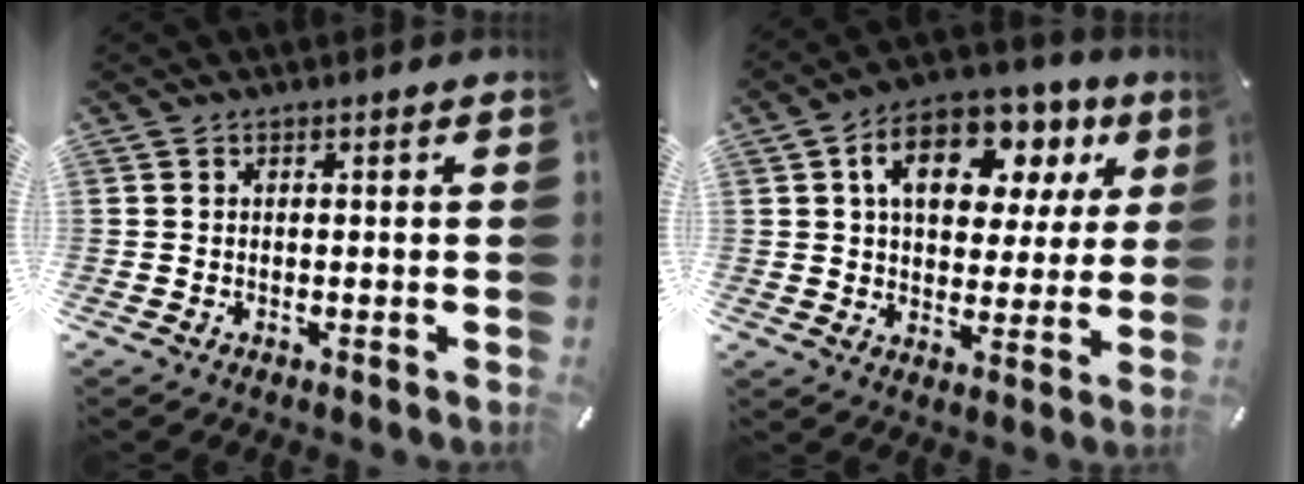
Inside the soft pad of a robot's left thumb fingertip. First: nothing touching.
{"total": 15.2, "force": [6.6, 9.8, 9.6], "torque": [-0.151, -0.015, 0.113]}